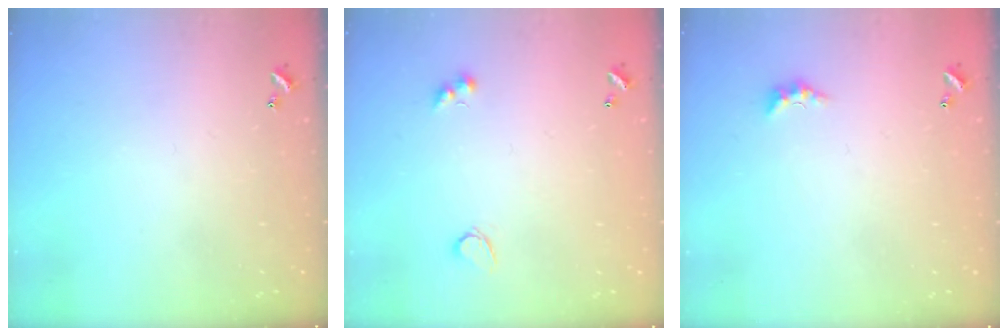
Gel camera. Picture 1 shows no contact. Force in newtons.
{"total": 2.8, "press": 2.7, "slide": 1.0}
{"total": 1.5, "press": 1.4, "slide": 0.5}